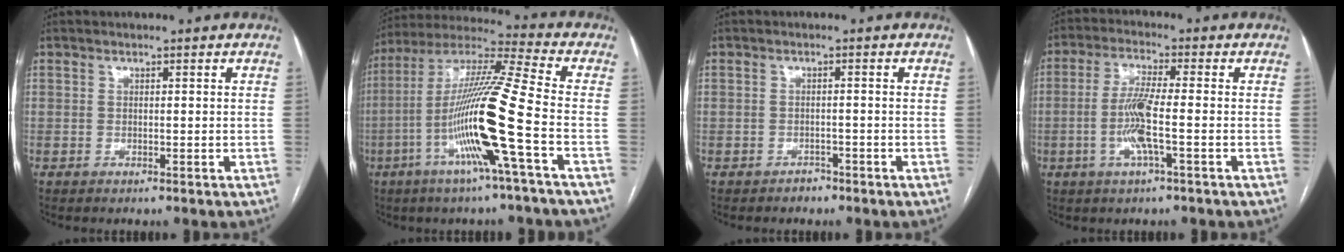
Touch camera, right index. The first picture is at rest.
{"total": 17.3, "force": [-5.3, -1.5, 16.4], "torque": [-0.320, -0.007, -0.111]}
{"total": 1.4, "force": [-1.1, 0.7, 0.0], "torque": [-0.002, 0.003, -0.019]}
{"total": 6.9, "force": [-1.6, 0.2, 6.7], "torque": [-0.139, -0.002, -0.036]}